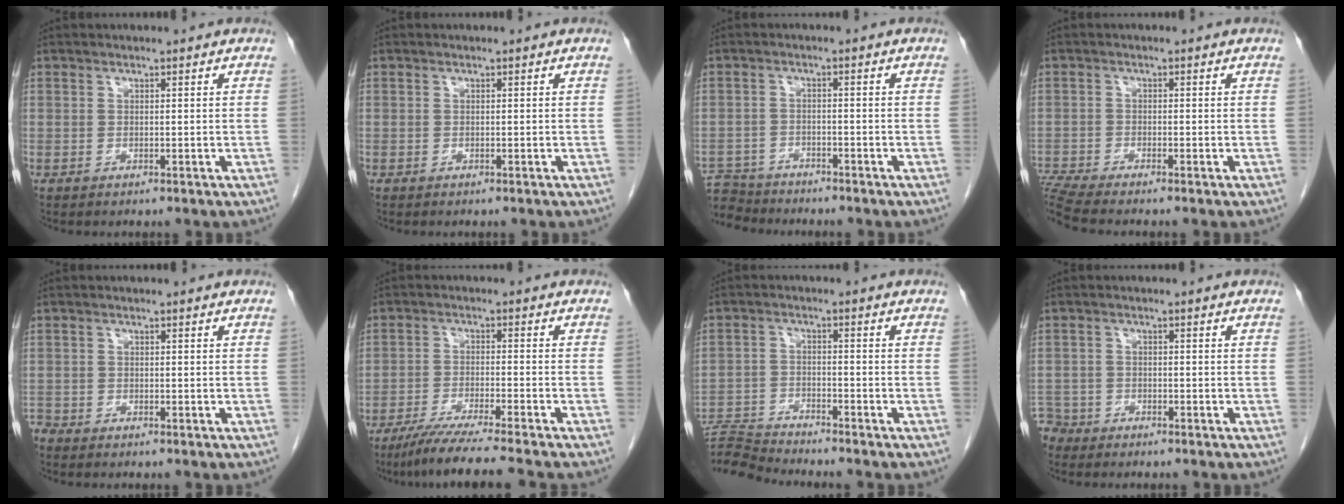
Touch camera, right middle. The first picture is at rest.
{"total": 0.0}
{"total": 6.8, "force": [-6.5, 1.9, 0.0], "torque": [-0.001, 0.001, -0.118]}
{"total": 4.5, "force": [-4.1, -1.2, 1.2], "torque": [-0.033, -0.010, -0.080]}
{"total": 1.2, "force": [-1.2, 0.2, -0.1], "torque": [0.002, -0.002, -0.022]}
{"total": 9.7, "force": [-8.1, -1.6, 5.0], "torque": [-0.066, -0.034, -0.132]}
{"total": 6.3, "force": [-6.1, -1.5, -0.3], "torque": [0.002, -0.005, -0.115]}
{"total": 3.3, "force": [-2.9, 1.3, -0.7], "torque": [0.012, 0.000, -0.060]}